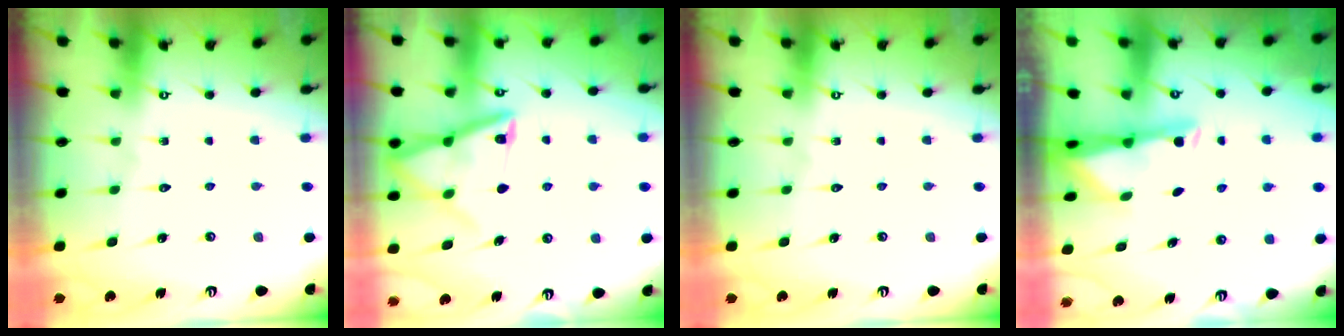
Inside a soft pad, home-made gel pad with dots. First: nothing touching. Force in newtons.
{"total": 14.3, "press": 14.3, "slide": 1.2}
{"total": 0.0}
{"total": 3.0, "press": 2.9, "slide": 0.5}